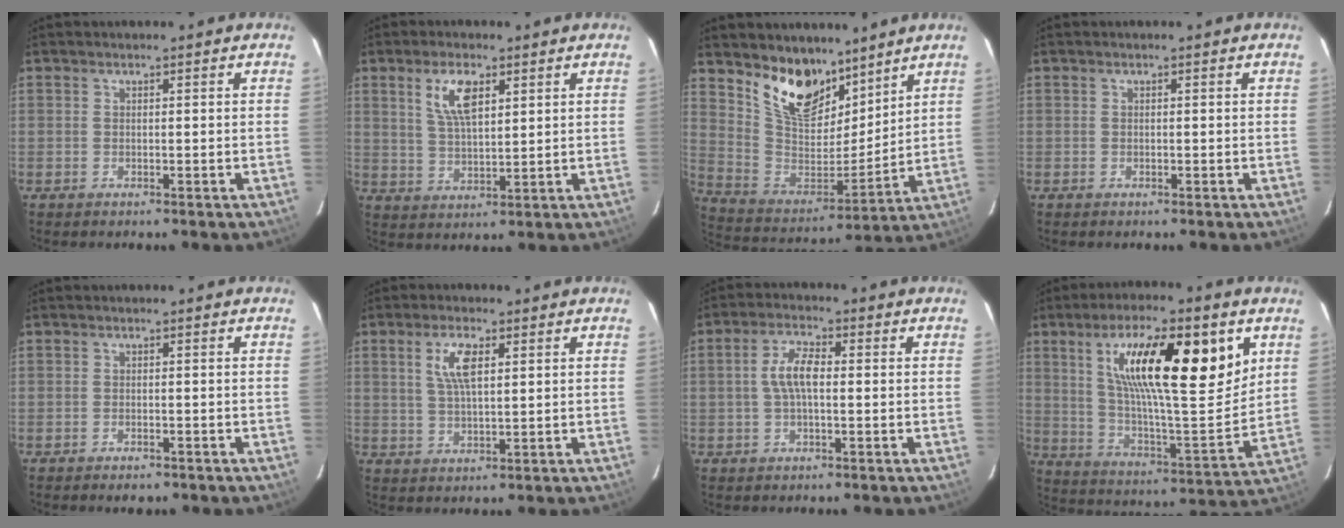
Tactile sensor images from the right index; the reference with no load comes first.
{"total": 7.2, "force": [3.3, 3.1, 5.7], "torque": [-0.107, 0.006, 0.069]}
{"total": 15.7, "force": [11.0, 8.0, 7.8], "torque": [-0.162, -0.007, 0.211]}
{"total": 0.0}
{"total": 2.2, "force": [-1.7, 1.1, 1.0], "torque": [-0.021, -0.002, -0.025]}
{"total": 5.9, "force": [2.1, 2.1, 5.1], "torque": [-0.097, 0.006, 0.041]}
{"total": 5.6, "force": [0.0, 2.2, 5.1], "torque": [-0.105, 0.012, -0.002]}
{"total": 23.8, "force": [9.7, 6.5, 20.8], "torque": [-0.336, 0.010, 0.163]}